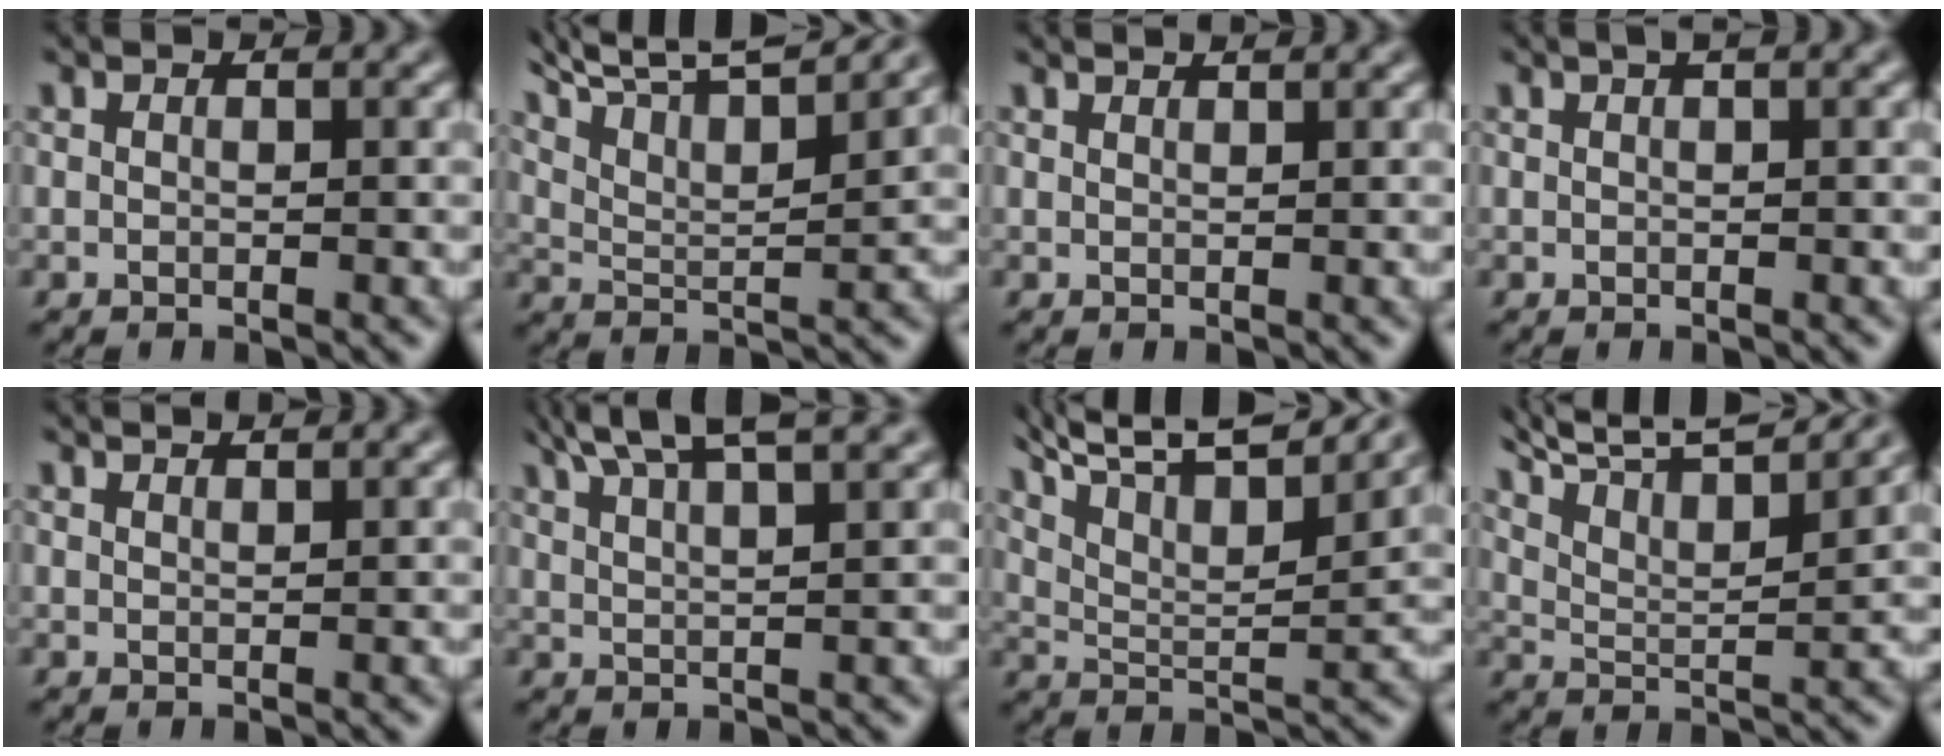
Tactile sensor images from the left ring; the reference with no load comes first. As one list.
[{"total": 12.9, "force": [9.5, 3.7, 7.8], "torque": [-0.152, 0.037, 0.133]}, {"total": 1.9, "force": [1.6, 0.6, 0.9], "torque": [-0.002, 0.023, 0.000]}, {"total": 2.4, "force": [1.3, 1.0, 1.8], "torque": [-0.009, 0.020, 0.001]}, {"total": 2.9, "force": [2.4, 0.9, 1.3], "torque": [-0.011, 0.030, 0.011]}, {"total": 8.4, "force": [6.2, 2.3, 5.2], "torque": [-0.091, 0.032, 0.072]}, {"total": 14.3, "force": [10.2, 4.6, 9.0], "torque": [-0.179, 0.046, 0.150]}, {"total": 11.5, "force": [9.0, 2.9, 6.6], "torque": [-0.134, 0.024, 0.124]}]